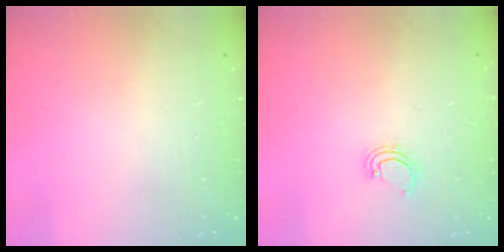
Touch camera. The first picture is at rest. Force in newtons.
{"total": 2.6, "press": 2.6, "slide": 0.3}